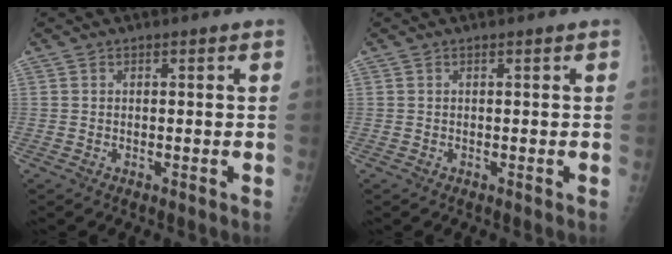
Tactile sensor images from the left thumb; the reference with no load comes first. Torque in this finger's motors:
{"motor_torque": [0.01, 0.01, 0.00, -0.02, 0.00]}